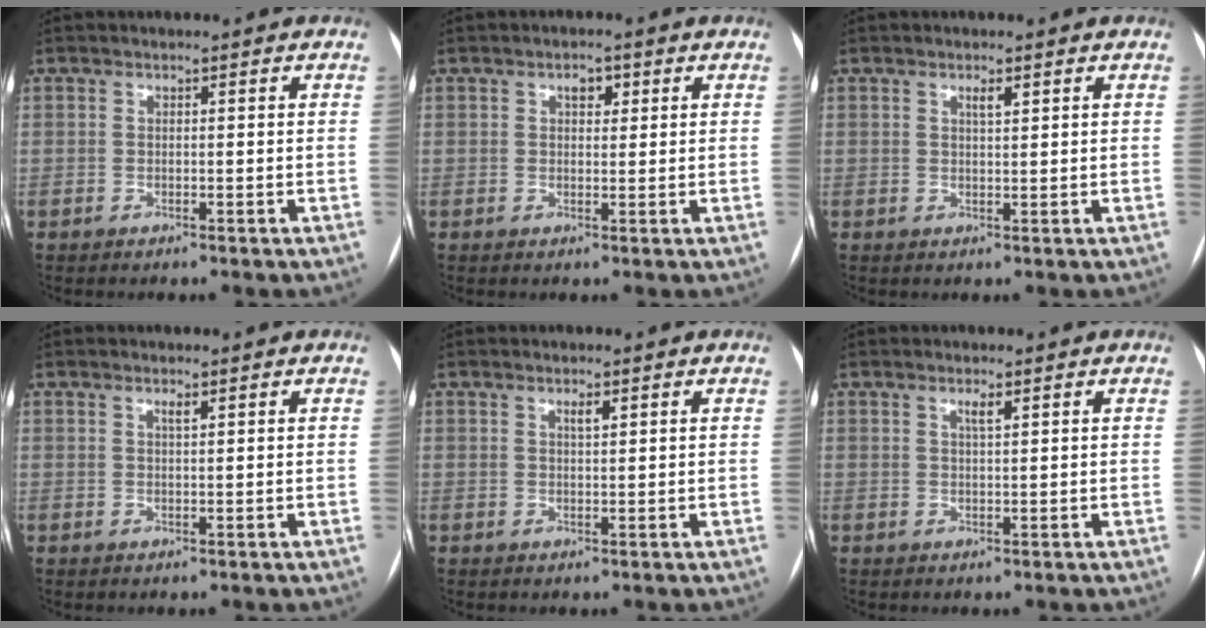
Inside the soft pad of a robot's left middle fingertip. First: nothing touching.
{"total": 2.2, "force": [1.0, 1.3, 1.5], "torque": [-0.023, 0.007, 0.014]}
{"total": 1.4, "force": [0.8, 0.2, 1.1], "torque": [-0.021, 0.000, 0.013]}
{"total": 0.8, "force": [0.5, 0.0, 0.7], "torque": [-0.013, 0.001, 0.009]}
{"total": 1.3, "force": [0.7, 0.2, 1.0], "torque": [-0.020, 0.000, 0.012]}
{"total": 1.3, "force": [0.7, 0.1, 1.1], "torque": [-0.022, 0.001, 0.013]}